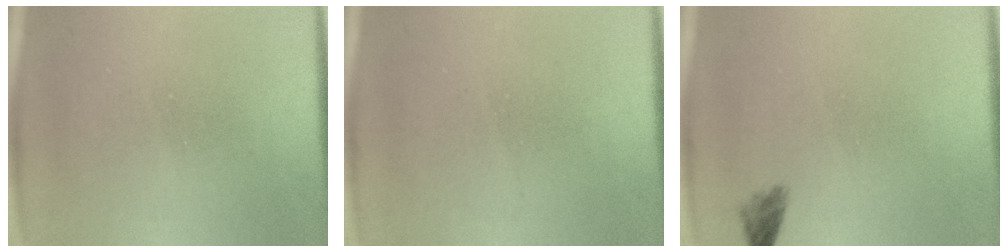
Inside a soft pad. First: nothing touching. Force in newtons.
{"total": 1.4}
{"total": 1.6}